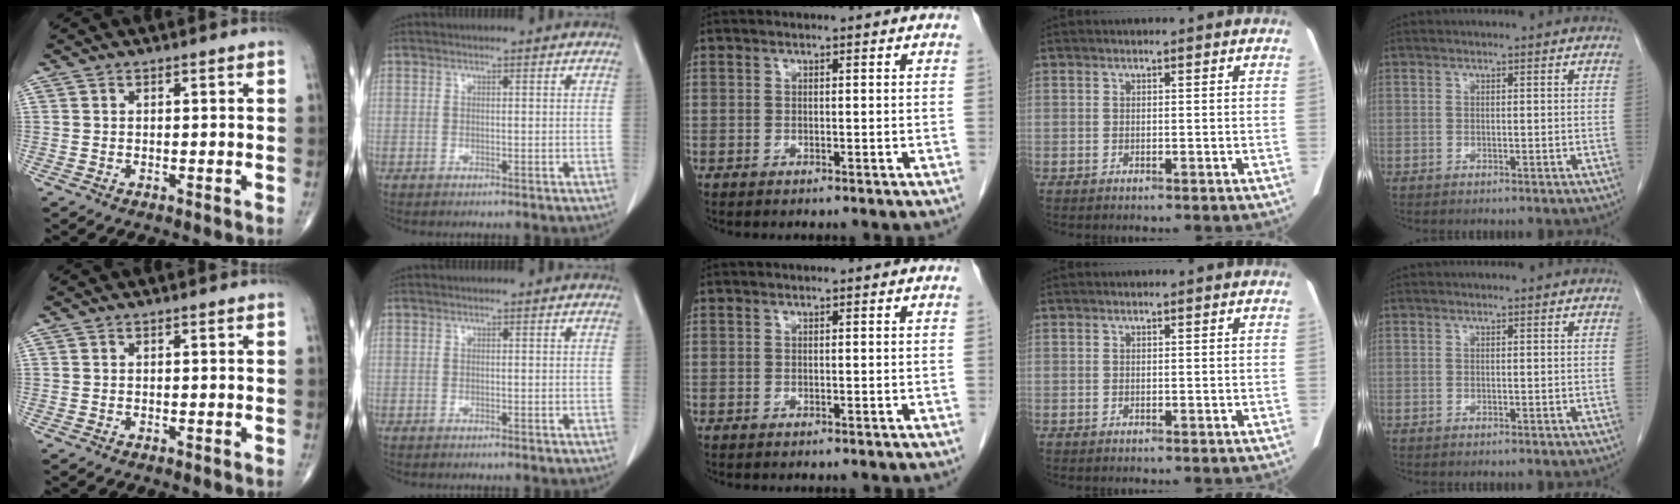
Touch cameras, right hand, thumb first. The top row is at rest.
{}